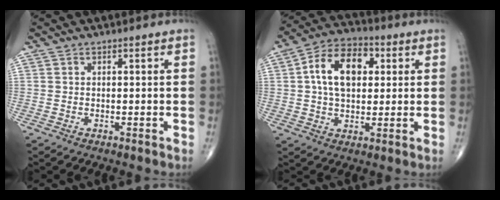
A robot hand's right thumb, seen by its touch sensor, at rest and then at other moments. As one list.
[{"total": 13.1, "force": [2.6, 8.2, 9.9], "torque": [-0.156, 0.017, 0.035]}]